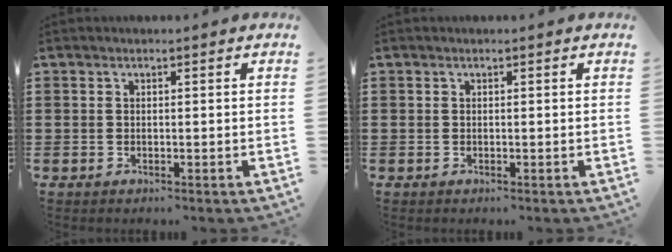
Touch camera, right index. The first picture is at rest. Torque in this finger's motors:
{"motor_torque": [-0.16, 0.16, 0.00, 0.00]}